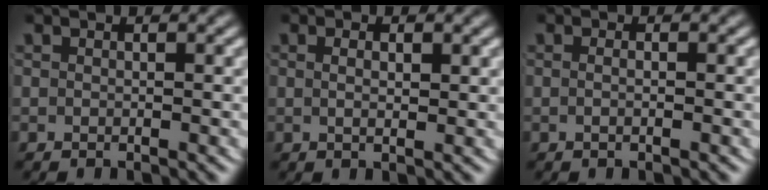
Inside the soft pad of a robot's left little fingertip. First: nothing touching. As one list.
[{"total": 1.1, "force": [0.1, 0.0, 1.1], "torque": [-0.016, -0.008, 0.007]}, {"total": 0.8, "force": [-0.5, 0.0, 0.6], "torque": [-0.012, -0.002, -0.008]}]